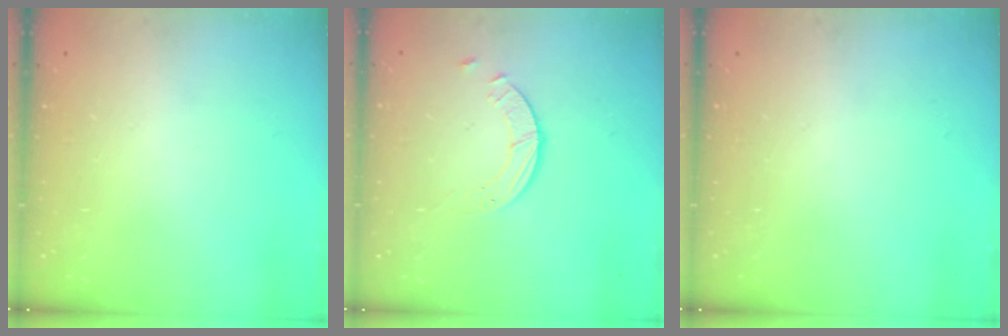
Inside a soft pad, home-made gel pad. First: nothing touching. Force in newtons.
{"total": 1.8, "press": 1.8, "slide": 0.2}
{"total": 0.0}